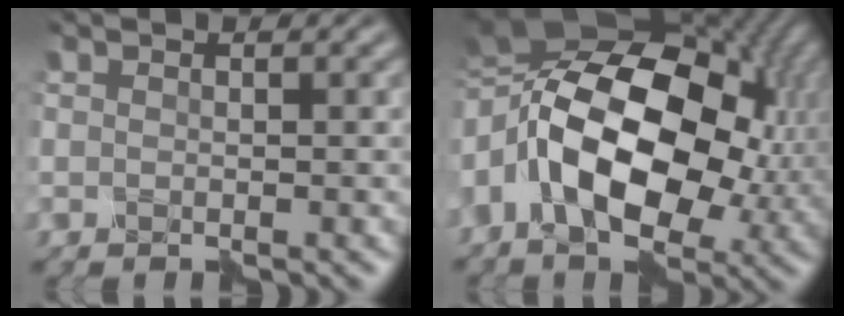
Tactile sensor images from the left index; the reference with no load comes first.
{"total": 19.4, "force": [1.0, 12.6, 14.7], "torque": [-0.289, 0.005, 0.020]}